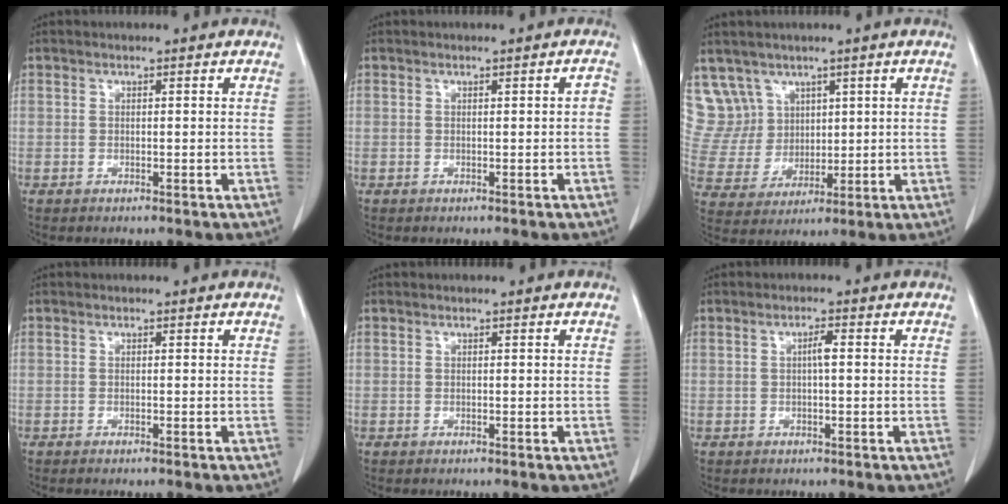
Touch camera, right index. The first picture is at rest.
{"total": 0.9, "force": [-0.1, 0.2, 0.8], "torque": [-0.004, 0.002, -0.001]}
{"total": 11.2, "force": [6.7, 8.9, 0.9], "torque": [-0.036, 0.046, 0.153]}
{"total": 0.7, "force": [-0.6, 0.0, 0.4], "torque": [-0.007, -0.002, -0.009]}
{"total": 0.0}
{"total": 1.7, "force": [0.1, 0.2, 1.7], "torque": [-0.030, 0.004, 0.001]}